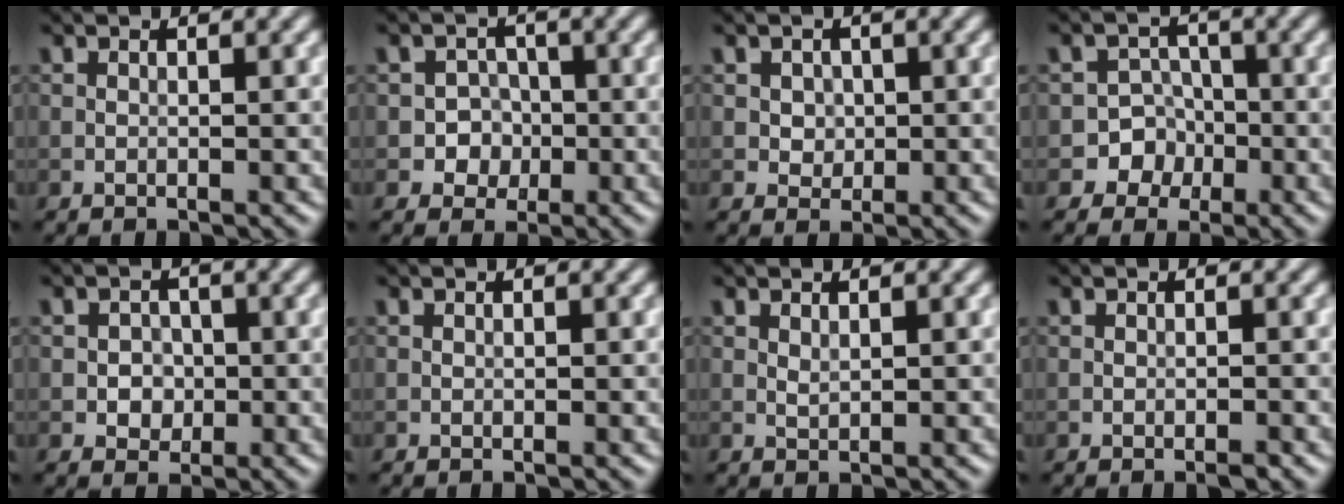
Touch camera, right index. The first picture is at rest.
{"total": 2.7, "force": [-0.7, 2.5, 0.7], "torque": [0.008, 0.002, -0.024]}
{"total": 1.7, "force": [0.3, 1.5, 0.7], "torque": [-0.011, -0.001, 0.011]}
{"total": 4.2, "force": [-1.8, 3.8, 0.4], "torque": [0.032, 0.005, -0.047]}
{"total": 2.0, "force": [-0.3, 1.8, 0.8], "torque": [0.000, -0.001, -0.010]}
{"total": 0.0}
{"total": 0.6, "force": [0.4, 0.2, 0.4], "torque": [-0.012, -0.002, 0.009]}
{"total": 0.7, "force": [-0.5, 0.1, 0.5], "torque": [-0.005, 0.000, -0.007]}